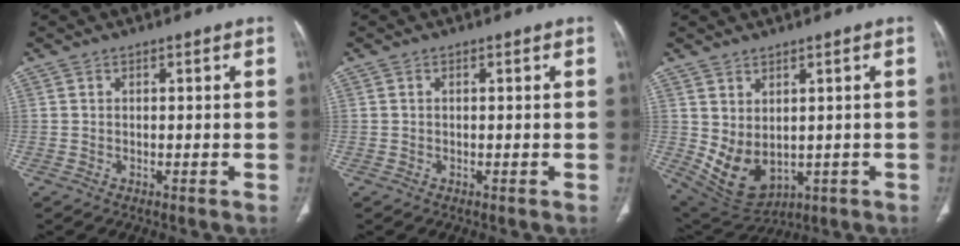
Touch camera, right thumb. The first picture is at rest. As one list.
[{"total": 0.0}, {"total": 9.3, "force": [0.0, 6.2, 7.0], "torque": [-0.112, -0.009, 0.035]}]